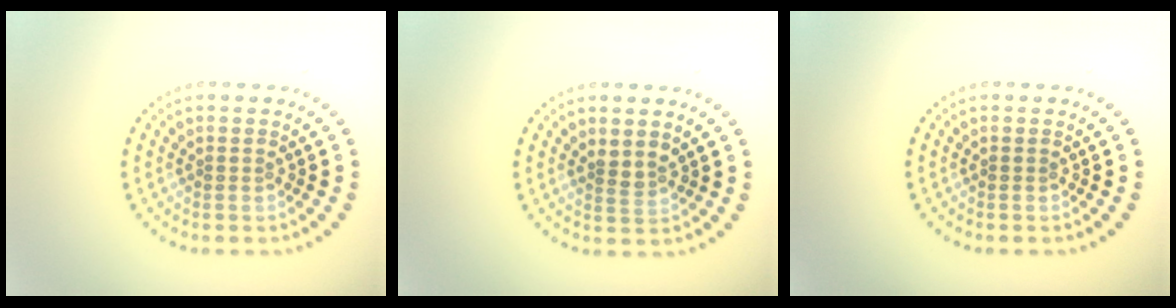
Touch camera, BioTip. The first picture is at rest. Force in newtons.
{"total": 1.6, "press": 1.2, "slide": 1.0}
{"total": 0.0}